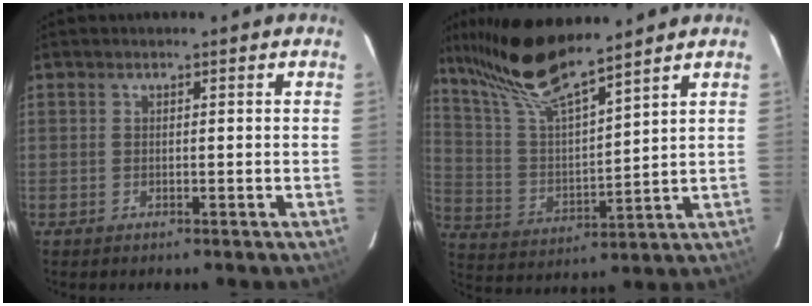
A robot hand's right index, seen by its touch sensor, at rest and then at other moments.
{"total": 15.7, "force": [12.8, 1.4, 8.9], "torque": [-0.166, 0.010, 0.253]}